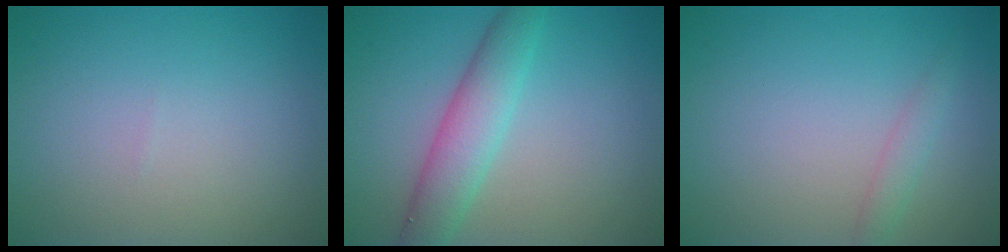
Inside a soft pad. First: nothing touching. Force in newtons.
{"total": 4.3, "press": 4.3, "slide": 0.1}
{"total": 1.3, "press": 1.3, "slide": 0.0}